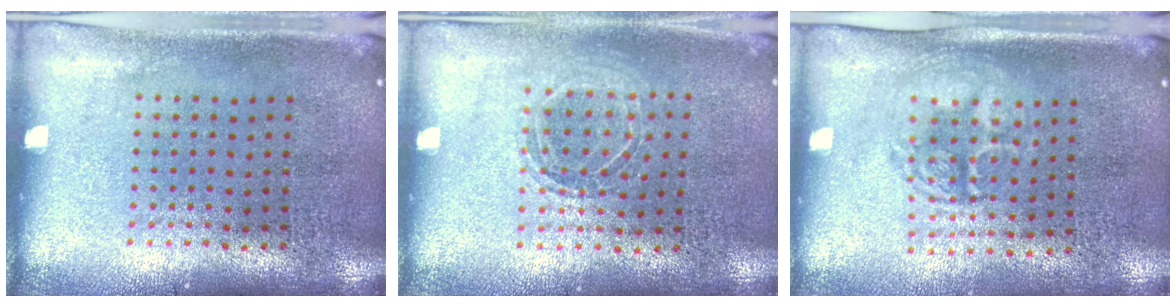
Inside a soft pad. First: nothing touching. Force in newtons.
{"total": 1.2, "press": 1.1, "slide": 0.4}
{"total": 1.5, "press": 1.3, "slide": 0.6}